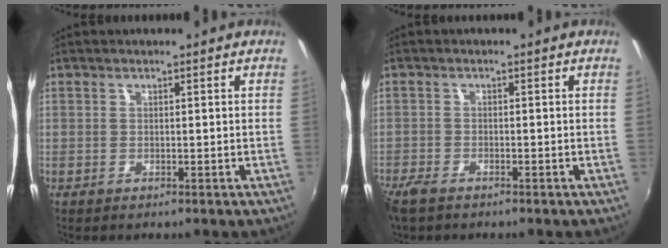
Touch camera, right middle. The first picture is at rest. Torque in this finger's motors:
{"motor_torque": [0.47, -0.43, 0.22, 0.09]}